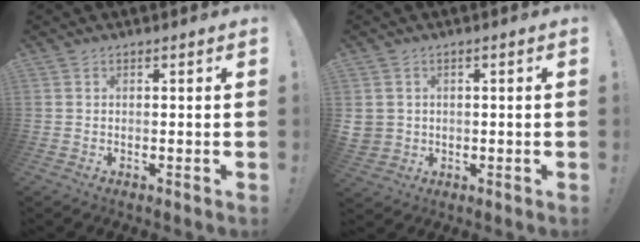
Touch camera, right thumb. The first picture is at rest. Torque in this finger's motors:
{"motor_torque": [0.17, 0.20, 0.37, -0.02, 0.00]}